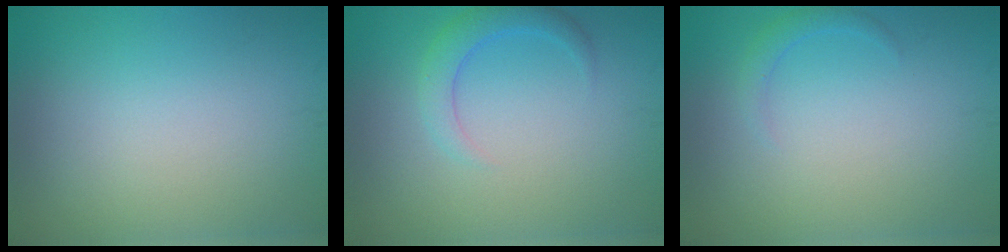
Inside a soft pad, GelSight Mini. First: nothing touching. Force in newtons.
{"total": 2.4, "press": 2.4, "slide": 0.2}
{"total": 1.1, "press": 1.1, "slide": 0.1}